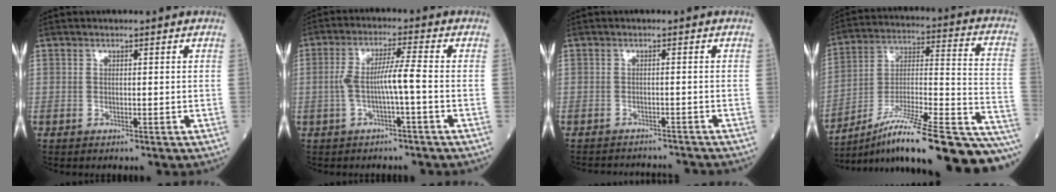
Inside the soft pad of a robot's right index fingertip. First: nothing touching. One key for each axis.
{"total": 5.7, "fx": -1.2, "fy": -0.1, "fz": 5.5, "tx": -0.113, "ty": 0.016, "tz": -0.021}
{"total": 8.0, "fx": -7.9, "fy": 0.7, "fz": 1.3, "tx": -0.013, "ty": 0.003, "tz": -0.101}
{"total": 27.2, "fx": -20.4, "fy": 2.4, "fz": 17.9, "tx": -0.199, "ty": 0.014, "tz": -0.319}